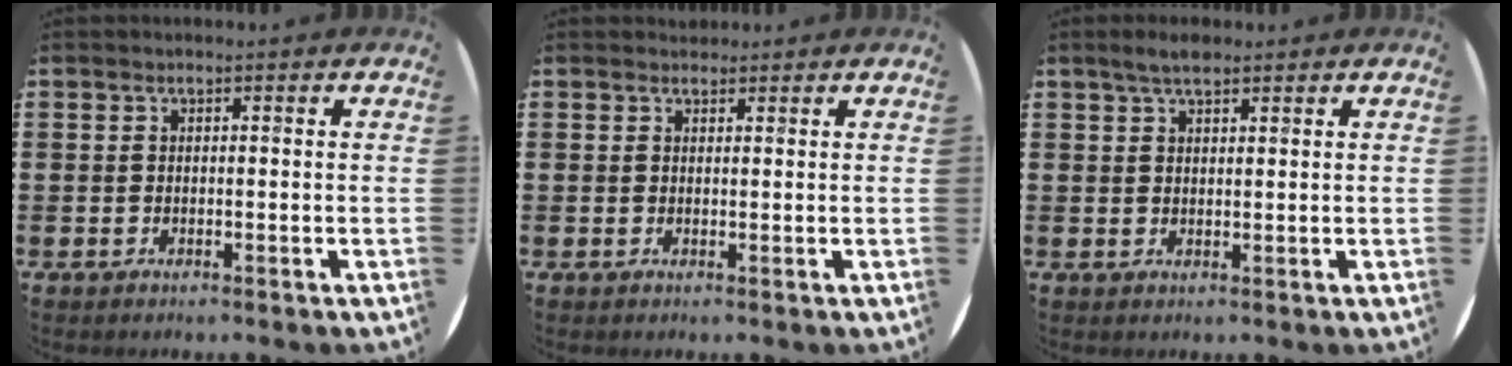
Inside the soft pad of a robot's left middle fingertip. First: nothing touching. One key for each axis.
{"total": 0.9, "fx": 0.9, "fy": 0.3, "fz": -0.1, "tx": 0.011, "ty": 0.000, "tz": 0.015}
{"total": 2.7, "fx": 2.2, "fy": 0.8, "fz": 1.3, "tx": -0.020, "ty": 0.004, "tz": 0.037}